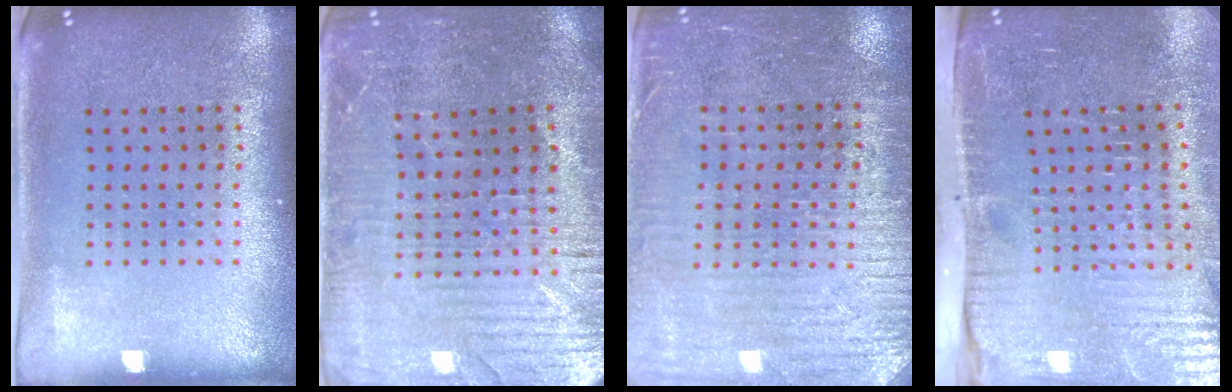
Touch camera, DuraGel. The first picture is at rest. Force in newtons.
{"total": 3.2, "press": 3.2, "slide": 0.6}
{"total": 3.1, "press": 2.9, "slide": 1.1}
{"total": 4.9, "press": 4.1, "slide": 2.7}